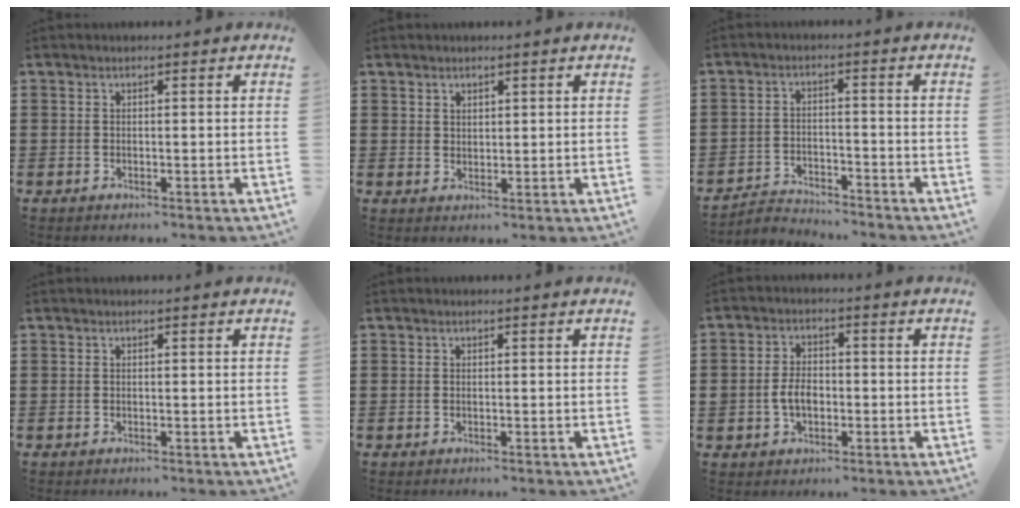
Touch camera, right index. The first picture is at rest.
{"total": 1.7, "force": [1.4, 1.0, 0.1], "torque": [-0.005, 0.004, 0.027]}
{"total": 3.3, "force": [-3.2, 0.7, 0.1], "torque": [-0.011, 0.003, -0.068]}
{"total": 0.0}
{"total": 0.0}
{"total": 4.1, "force": [-0.9, 2.8, 2.9], "torque": [-0.062, 0.004, -0.018]}